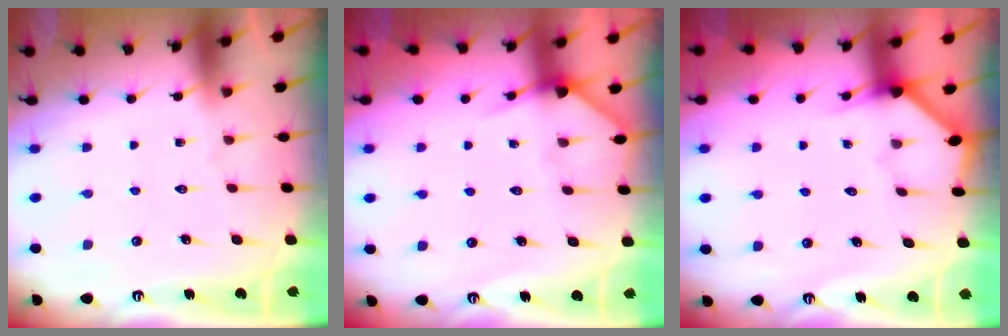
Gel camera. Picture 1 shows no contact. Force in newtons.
{"total": 5.7, "press": 5.7, "slide": 0.5}
{"total": 3.7, "press": 3.7, "slide": 0.4}